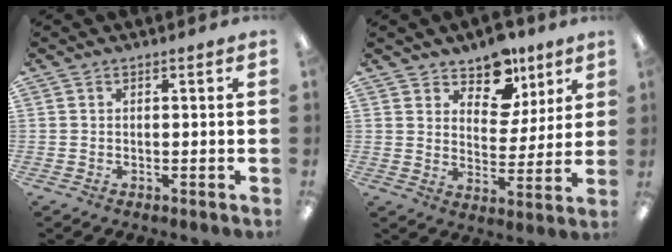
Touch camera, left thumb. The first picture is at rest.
{"total": 10.6, "force": [7.9, 6.1, 3.5], "torque": [-0.048, -0.050, 0.144]}